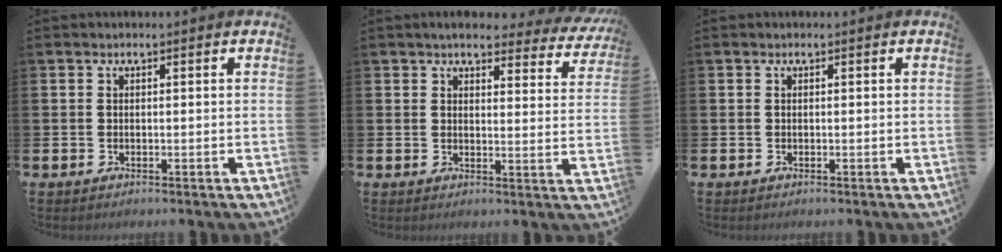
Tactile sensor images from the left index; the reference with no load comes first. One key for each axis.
{"total": 4.4, "fx": 4.1, "fy": 1.2, "fz": 1.1, "tx": -0.024, "ty": -0.025, "tz": 0.070}
{"total": 0.0}